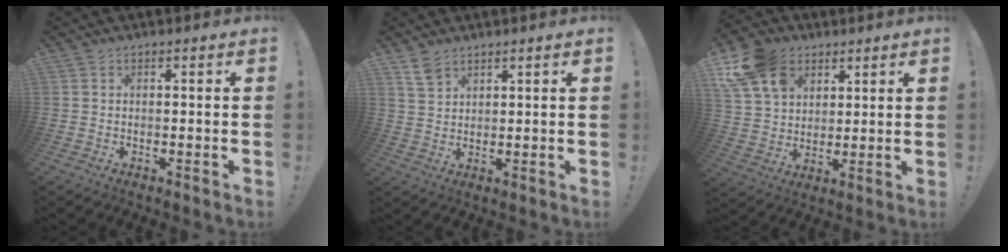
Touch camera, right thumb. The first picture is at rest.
{"total": 4.4, "force": [3.3, 2.3, 1.8], "torque": [-0.022, -0.018, 0.061]}
{"total": 15.4, "force": [7.1, 11.5, 7.3], "torque": [-0.141, -0.029, 0.141]}